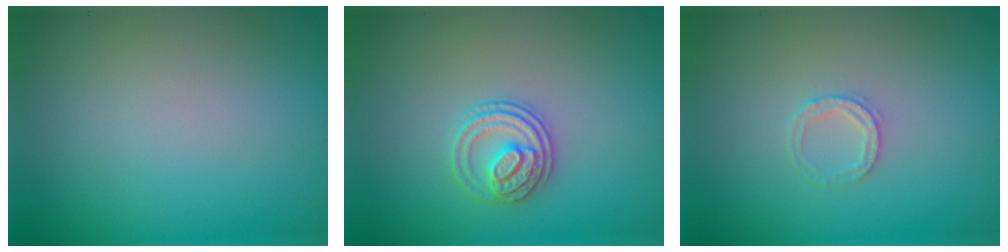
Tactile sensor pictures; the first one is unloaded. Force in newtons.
{"total": 2.8, "press": 2.7, "slide": 1.0}
{"total": 1.4, "press": 1.3, "slide": 0.2}